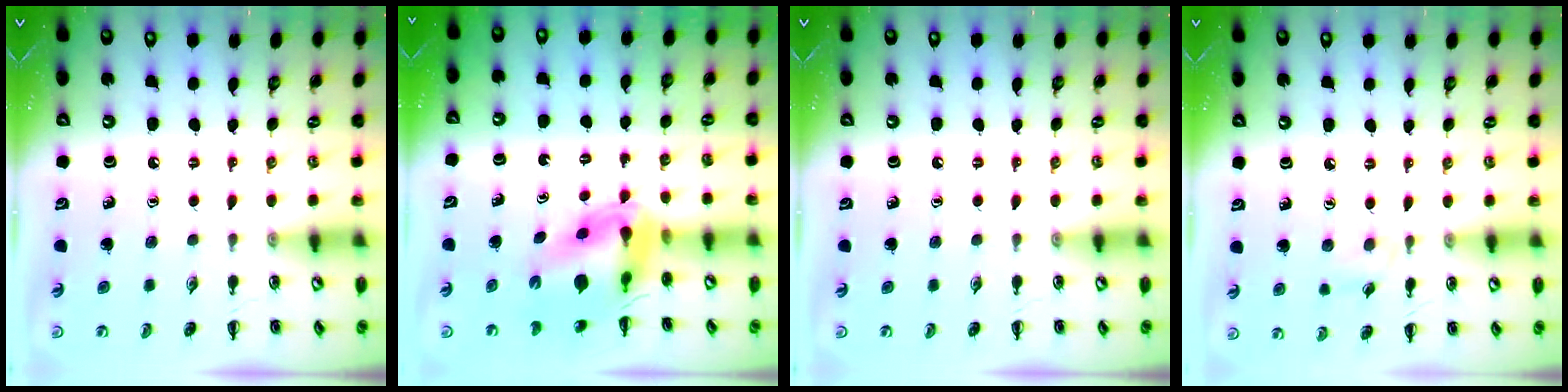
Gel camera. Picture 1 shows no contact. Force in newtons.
{"total": 7.8, "press": 7.4, "slide": 2.4}
{"total": 0.0}
{"total": 3.7, "press": 3.4, "slide": 1.4}